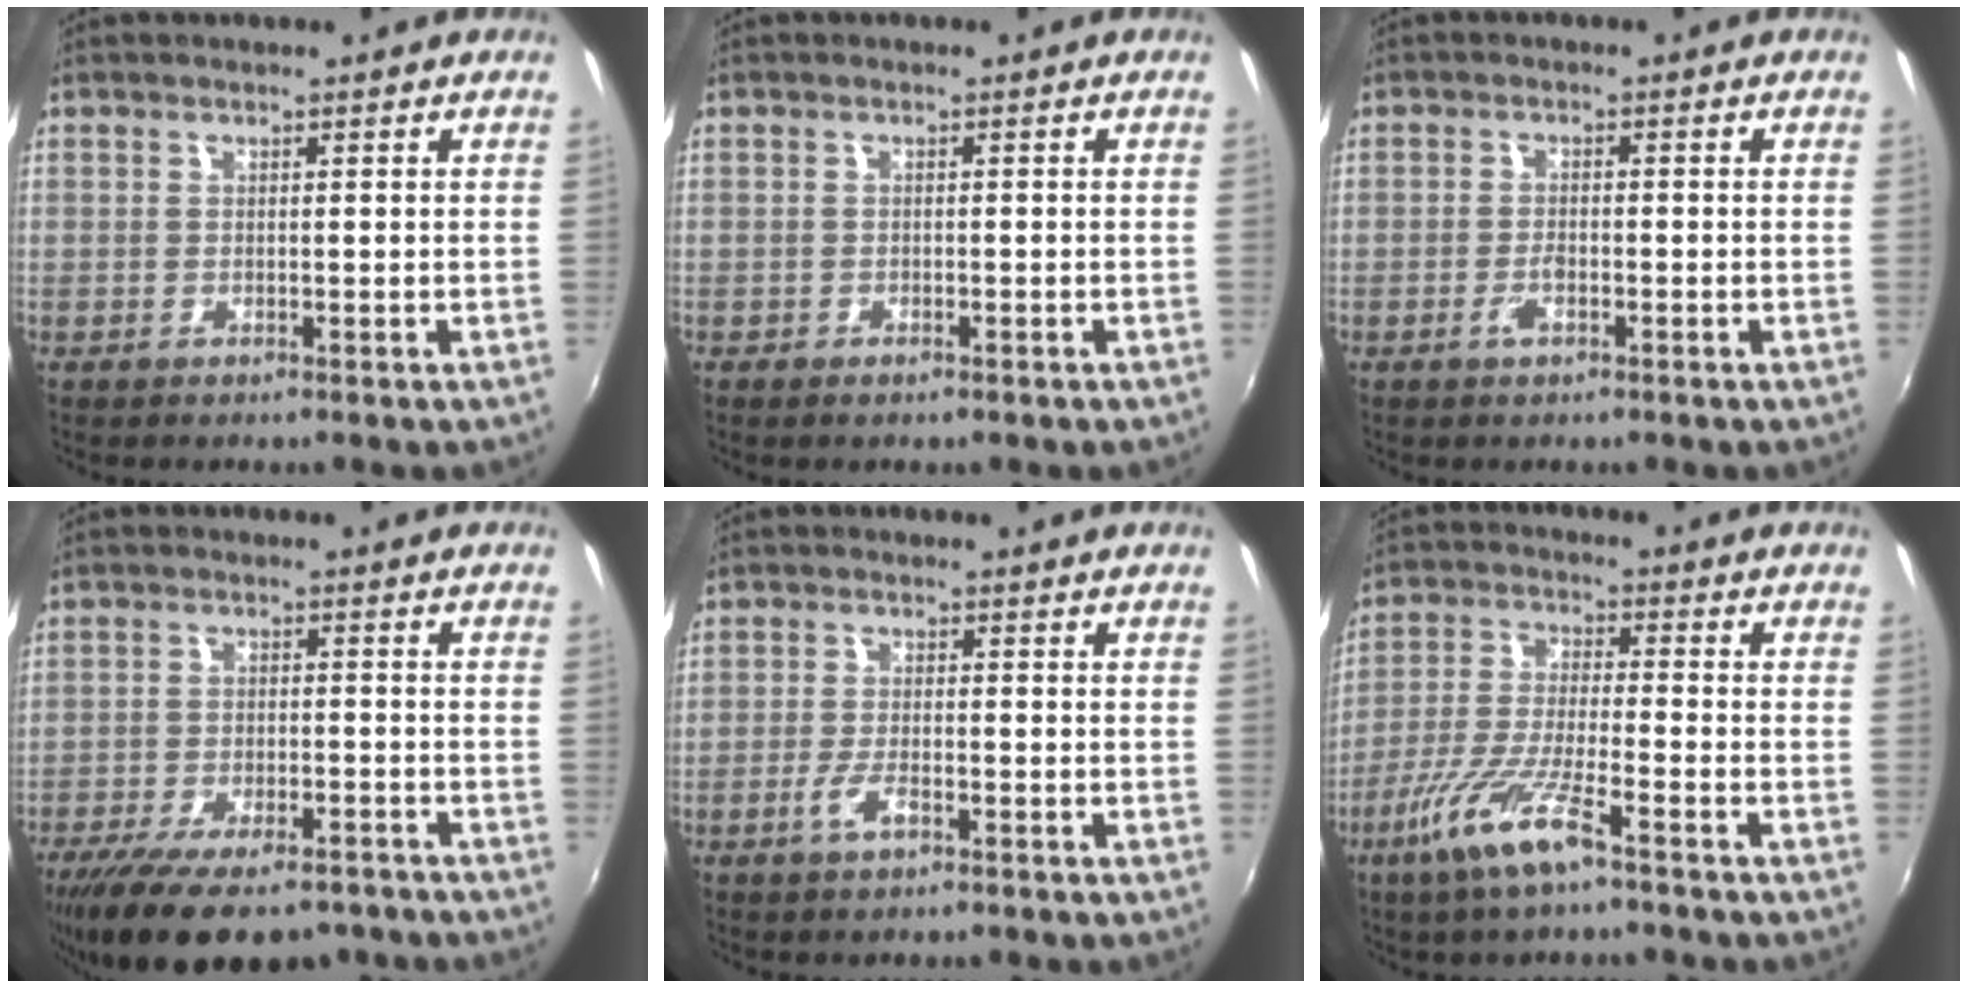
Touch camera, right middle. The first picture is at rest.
{"total": 1.6, "force": [-1.2, 0.9, 0.7], "torque": [-0.015, -0.008, -0.020]}
{"total": 2.4, "force": [-1.3, 1.0, 1.7], "torque": [-0.038, -0.001, -0.026]}
{"total": 17.6, "force": [-13.1, 6.5, 9.8], "torque": [-0.198, -0.040, -0.198]}
{"total": 3.7, "force": [-2.1, 1.1, 2.8], "torque": [-0.065, -0.003, -0.041]}
{"total": 10.8, "force": [-6.5, 1.5, 8.5], "torque": [-0.181, -0.013, -0.126]}